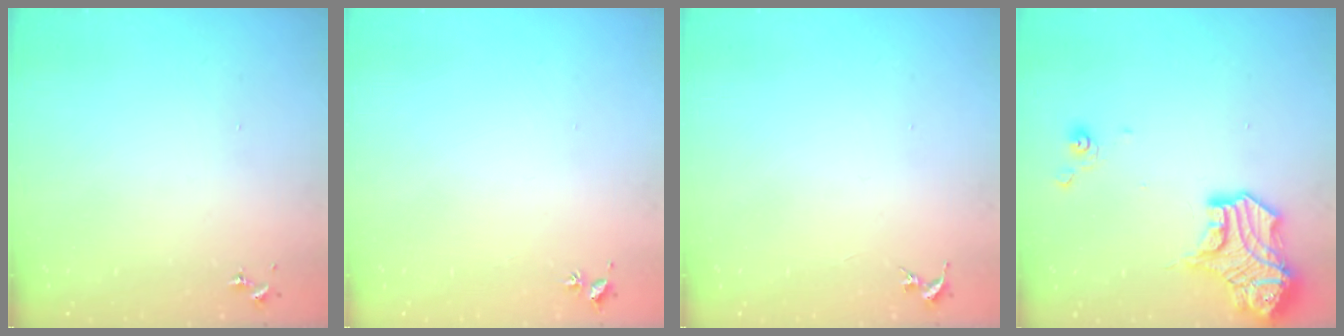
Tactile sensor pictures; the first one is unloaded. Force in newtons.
{"total": 2.0, "press": 2.0, "slide": 0.3}
{"total": 0.0}
{"total": 17.0, "press": 16.9, "slide": 1.4}